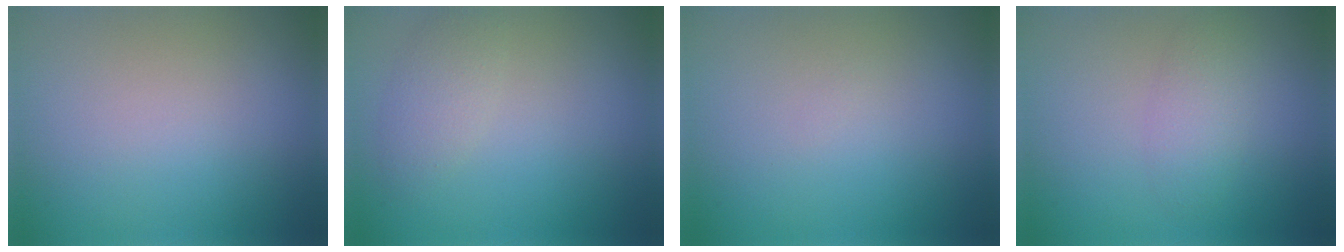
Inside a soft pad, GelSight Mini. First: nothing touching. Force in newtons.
{"total": 1.9, "press": 1.9, "slide": 0.1}
{"total": 0.0}
{"total": 2.4, "press": 2.4, "slide": 0.1}